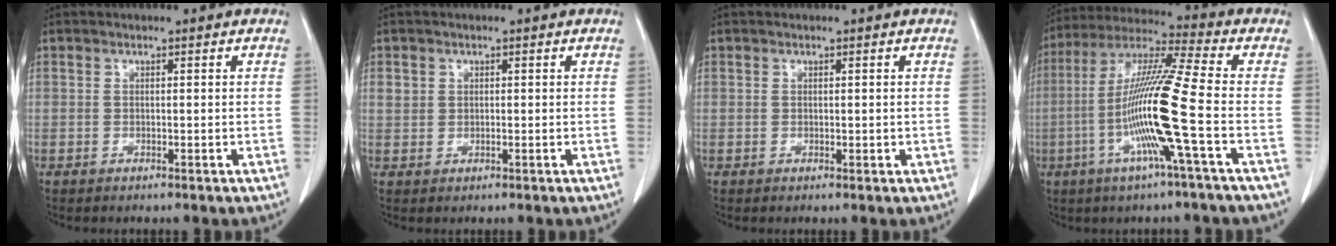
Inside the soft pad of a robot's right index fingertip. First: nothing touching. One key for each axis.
{"total": 1.7, "fx": 0.6, "fy": 1.5, "fz": 0.5, "tx": -0.005, "ty": 0.006, "tz": 0.012}
{"total": 0.7, "fx": 0.1, "fy": 0.5, "fz": 0.4, "tx": -0.005, "ty": -0.001, "tz": 0.003}
{"total": 15.0, "fx": -3.8, "fy": -1.5, "fz": 14.4, "tx": -0.284, "ty": -0.007, "tz": -0.086}